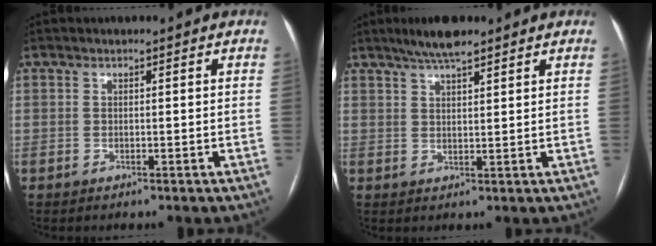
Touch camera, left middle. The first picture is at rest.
{"total": 5.4, "force": [4.2, 0.8, 3.2], "torque": [-0.061, 0.013, 0.074]}